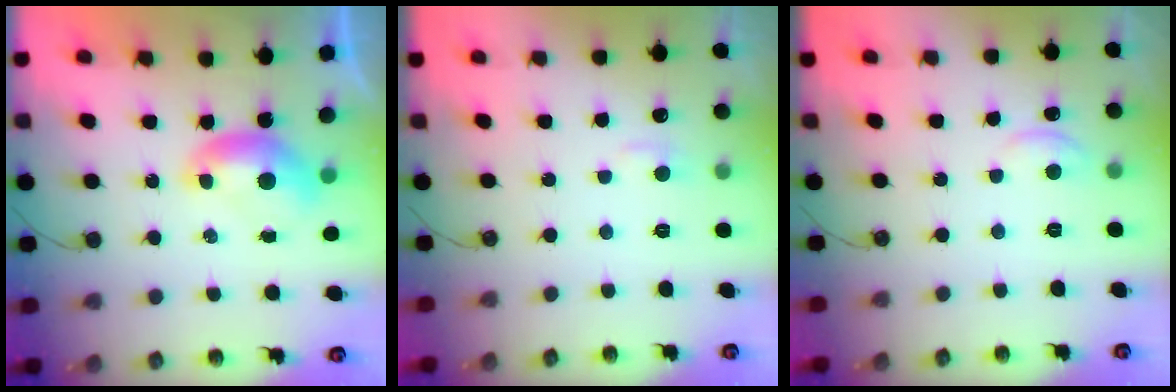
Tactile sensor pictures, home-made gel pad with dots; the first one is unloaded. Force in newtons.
{"total": 1.7, "press": 1.6, "slide": 0.6}
{"total": 2.4, "press": 2.4, "slide": 0.3}